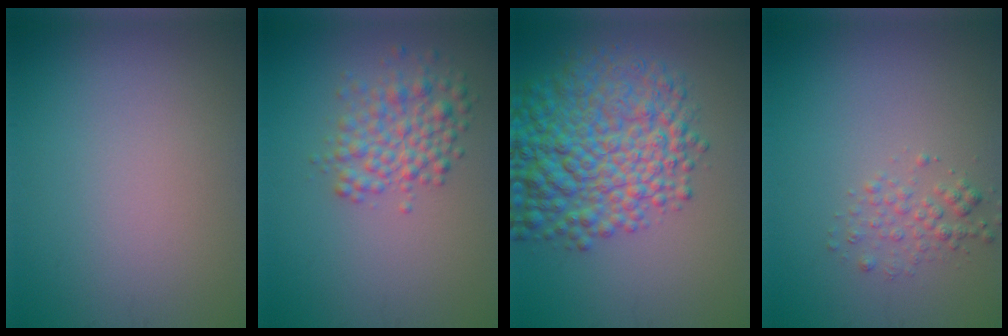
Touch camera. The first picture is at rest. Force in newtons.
{"total": 3.7, "press": 3.7, "slide": 0.2}
{"total": 9.6, "press": 9.6, "slide": 0.3}
{"total": 1.7, "press": 1.7, "slide": 0.1}